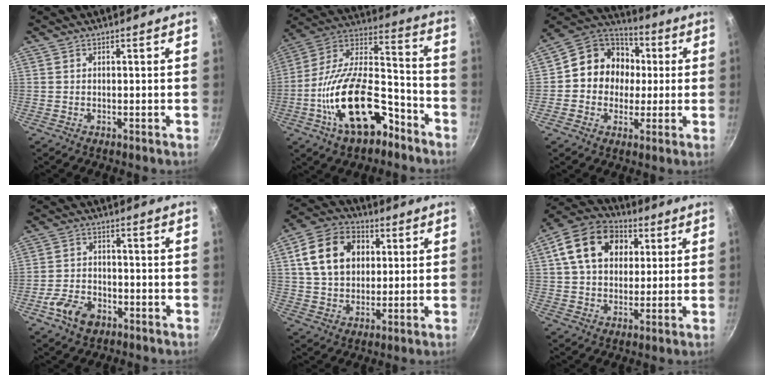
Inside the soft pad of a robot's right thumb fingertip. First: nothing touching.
{"total": 23.0, "force": [-10.3, 11.6, 16.9], "torque": [-0.270, 0.080, -0.180]}
{"total": 13.7, "force": [1.0, 12.1, 6.3], "torque": [-0.061, 0.025, -0.001]}
{"total": 7.6, "force": [-3.9, 4.9, 4.3], "torque": [-0.073, 0.029, -0.075]}
{"total": 14.8, "force": [4.0, 11.1, 9.1], "torque": [-0.140, 0.007, 0.061]}
{"total": 16.4, "force": [5.0, 12.0, 9.9], "torque": [-0.153, 0.015, 0.071]}